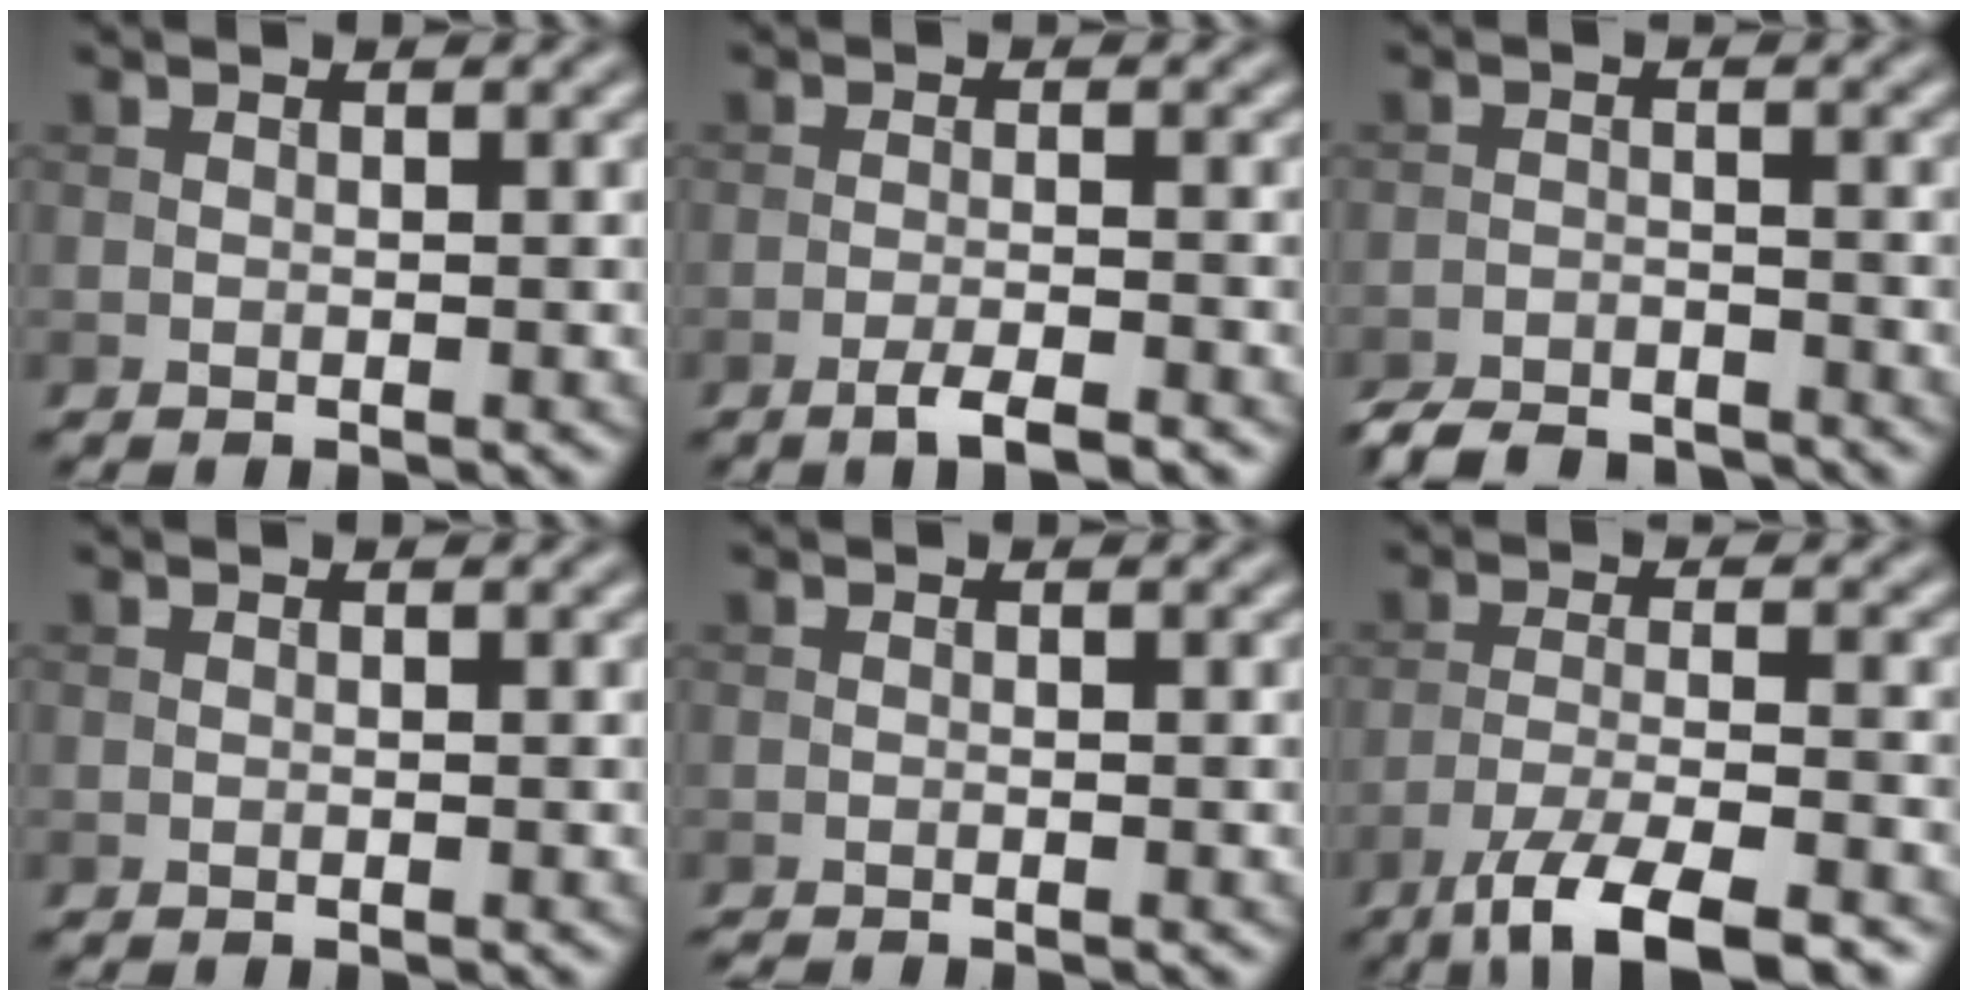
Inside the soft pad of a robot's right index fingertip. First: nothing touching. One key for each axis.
{"total": 2.8, "fx": -1.9, "fy": 0.4, "fz": 1.9, "tx": -0.031, "ty": 0.001, "tz": -0.040}
{"total": 5.0, "fx": -4.7, "fy": 1.2, "fz": 1.2, "tx": -0.017, "ty": -0.013, "tz": -0.085}
{"total": 0.0}
{"total": 1.0, "fx": -0.9, "fy": 0.1, "fz": 0.3, "tx": 0.001, "ty": -0.003, "tz": -0.018}
{"total": 7.1, "fx": -5.1, "fy": 1.5, "fz": 4.8, "tx": -0.080, "ty": -0.002, "tz": -0.092}